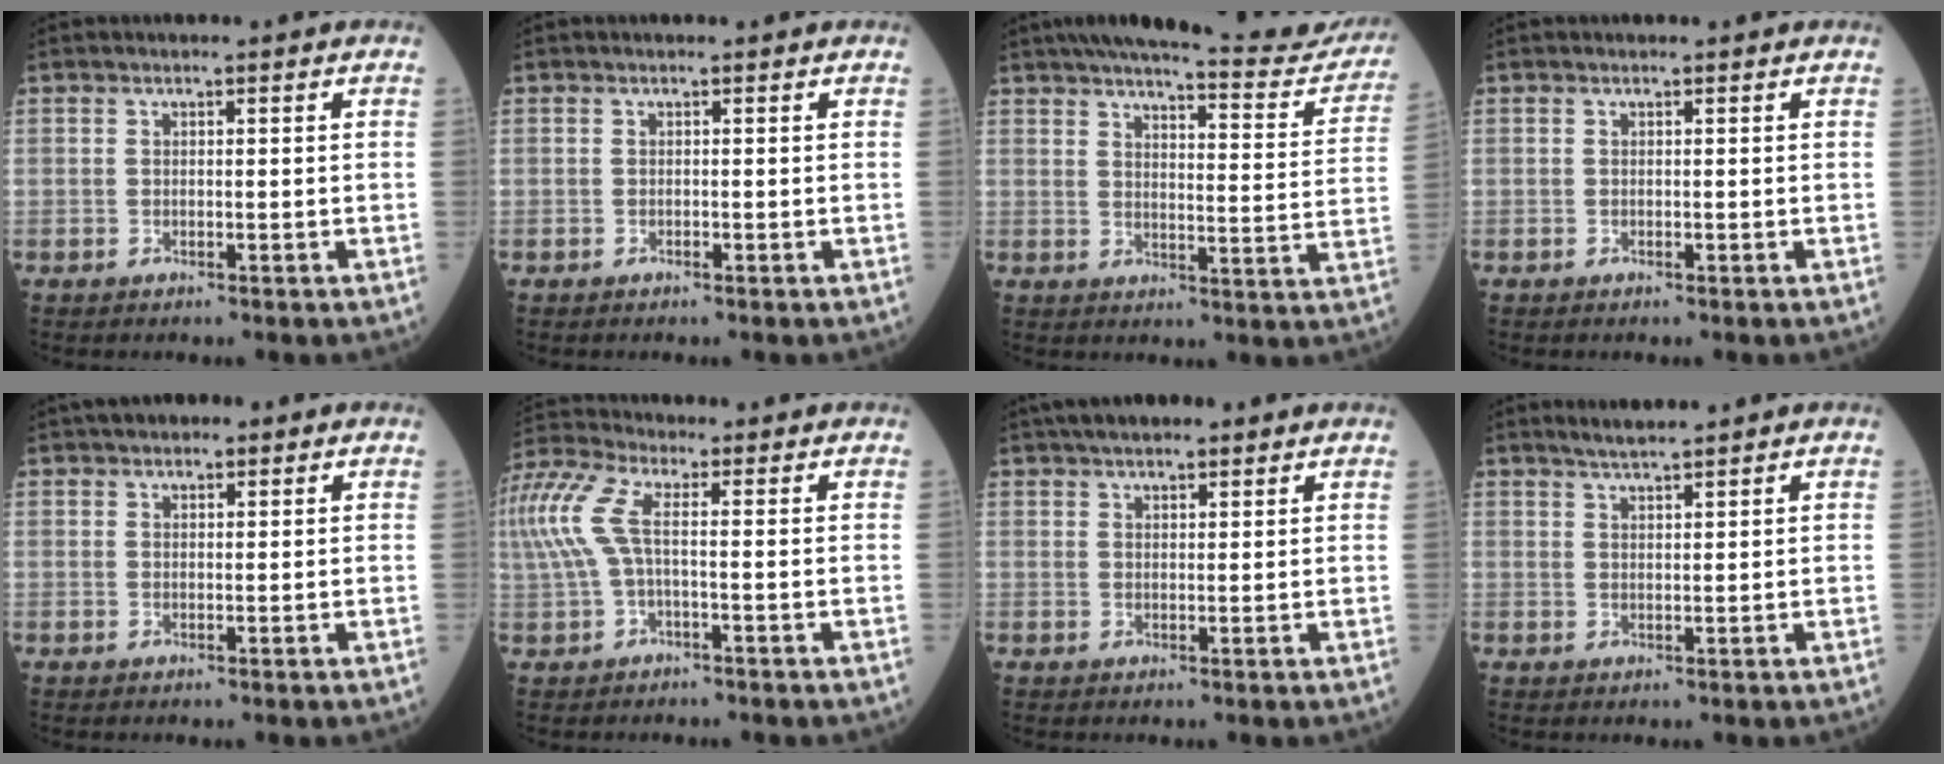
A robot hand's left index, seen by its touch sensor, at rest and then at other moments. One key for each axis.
{"total": 0.0}
{"total": 21.0, "fx": 19.1, "fy": 2.8, "fz": 8.4, "tx": -0.108, "ty": -0.046, "tz": 0.223}
{"total": 0.0}
{"total": 2.7, "fx": 1.8, "fy": 1.4, "fz": 1.5, "tx": -0.024, "ty": 0.015, "tz": 0.022}
{"total": 10.6, "fx": 1.5, "fy": 3.9, "fz": 9.8, "tx": -0.250, "ty": 0.043, "tz": 0.026}
{"total": 5.8, "fx": 4.6, "fy": 1.6, "fz": 3.2, "tx": -0.046, "ty": 0.032, "tz": 0.072}
{"total": 2.9, "fx": 2.6, "fy": 0.0, "fz": 1.2, "tx": -0.027, "ty": 0.008, "tz": 0.049}